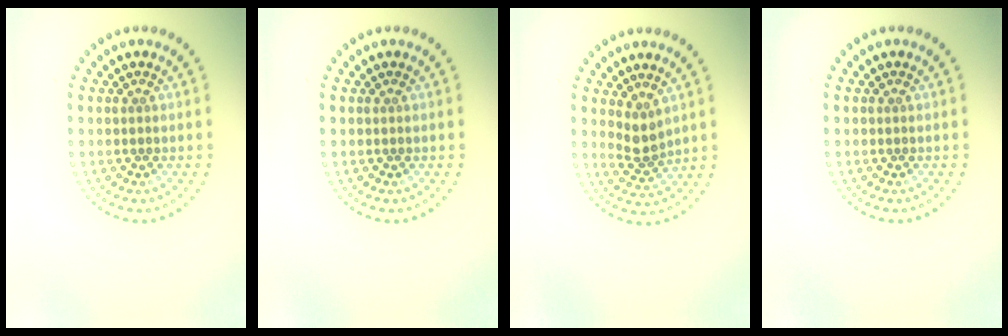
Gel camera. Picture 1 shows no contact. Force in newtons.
{"total": 0.0}
{"total": 2.4, "press": 1.8, "slide": 1.6}
{"total": 0.0}